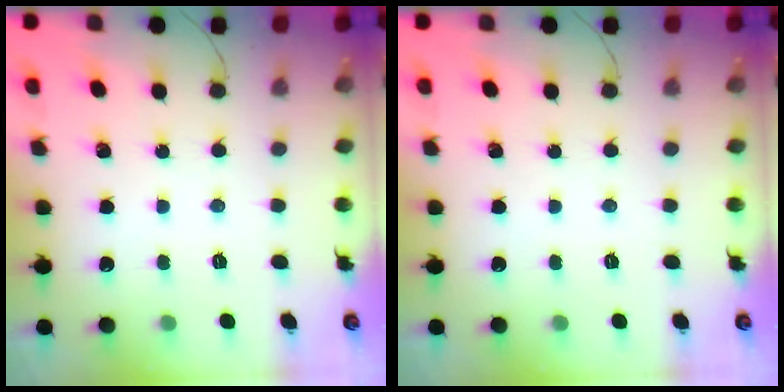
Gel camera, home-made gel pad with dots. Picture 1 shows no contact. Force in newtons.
{"total": 0.0}